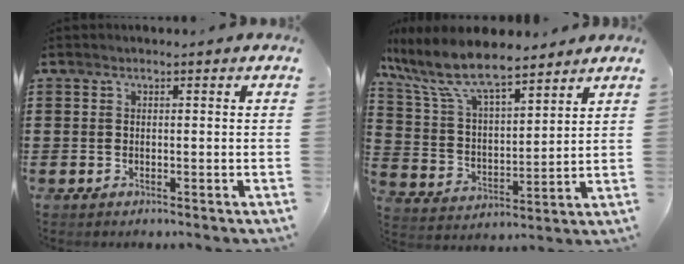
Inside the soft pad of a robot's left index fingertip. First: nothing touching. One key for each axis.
{"total": 10.2, "fx": 8.3, "fy": 2.6, "fz": 5.3, "tx": -0.137, "ty": -0.032, "tz": 0.145}